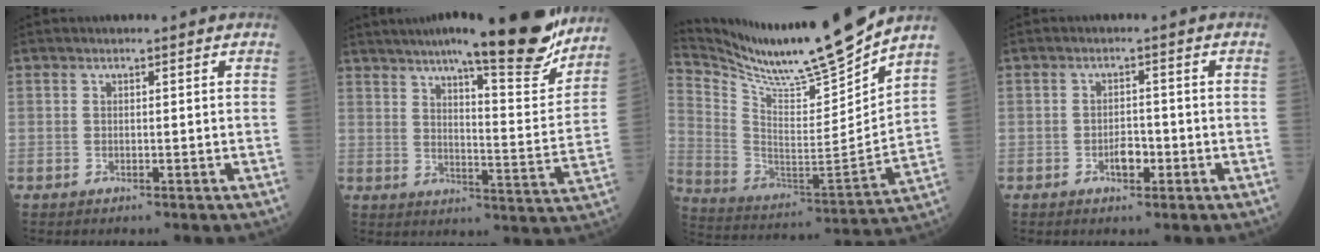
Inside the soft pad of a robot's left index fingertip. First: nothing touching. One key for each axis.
{"total": 21.7, "fx": 17.8, "fy": 2.5, "fz": 12.1, "tx": -0.167, "ty": -0.029, "tz": 0.230}
{"total": 18.8, "fx": 17.2, "fy": -0.7, "fz": 7.6, "tx": -0.158, "ty": -0.046, "tz": 0.295}
{"total": 2.4, "fx": -1.2, "fy": 1.2, "fz": 1.6, "tx": -0.028, "ty": 0.001, "tz": -0.018}